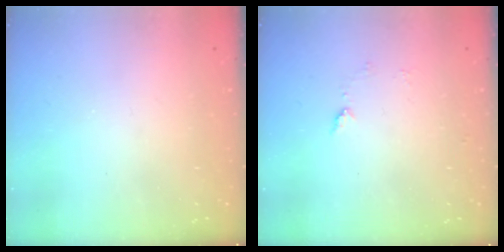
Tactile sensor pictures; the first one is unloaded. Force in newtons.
{"total": 5.2, "press": 5.1, "slide": 0.6}